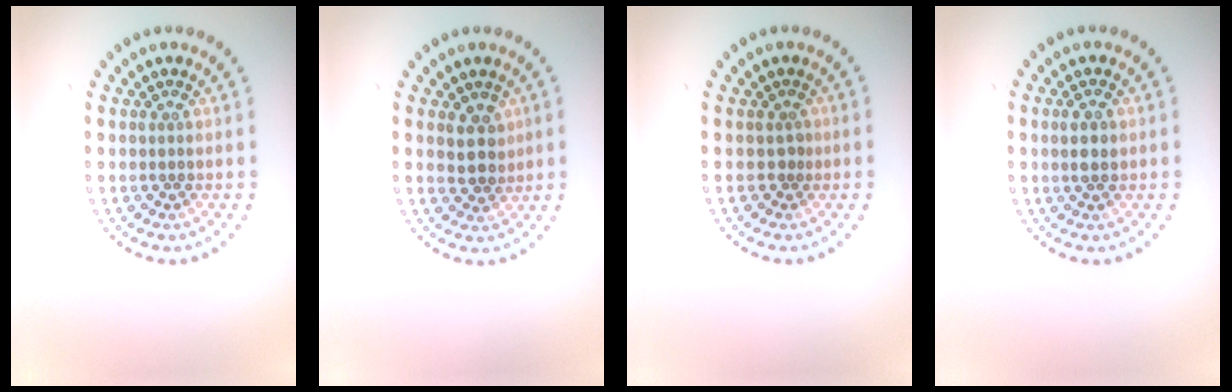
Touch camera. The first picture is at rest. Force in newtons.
{"total": 2.3, "press": 2.0, "slide": 1.1}
{"total": 0.7, "press": 0.4, "slide": 0.5}
{"total": 1.6, "press": 1.6, "slide": 0.3}